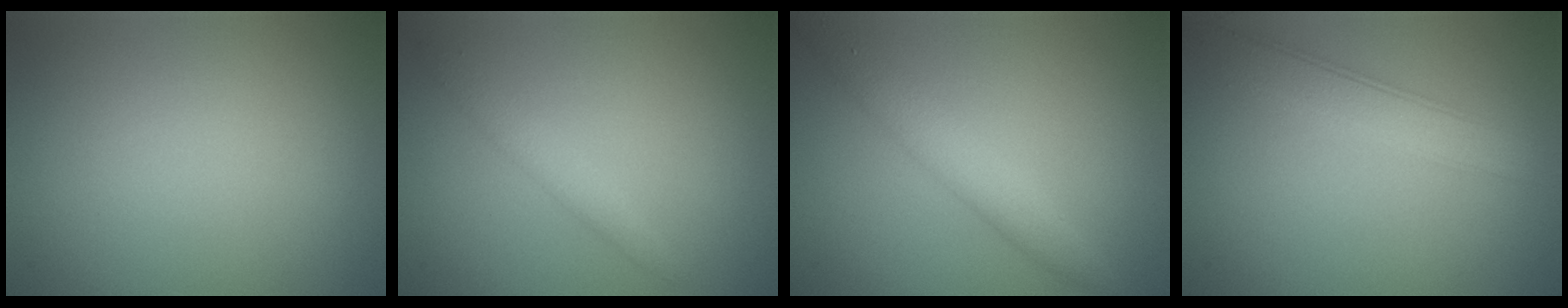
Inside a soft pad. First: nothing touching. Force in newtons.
{"total": 1.7, "press": 1.7, "slide": 0.0}
{"total": 3.4, "press": 3.4, "slide": 0.1}
{"total": 3.9, "press": 3.9, "slide": 0.1}